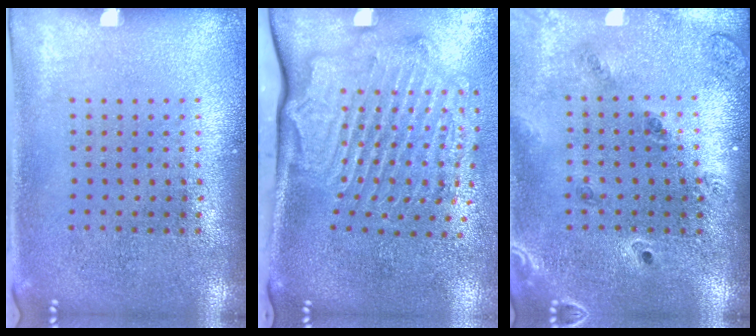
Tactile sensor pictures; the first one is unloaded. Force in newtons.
{"total": 2.4, "press": 2.2, "slide": 0.9}
{"total": 1.4, "press": 1.4, "slide": 0.3}